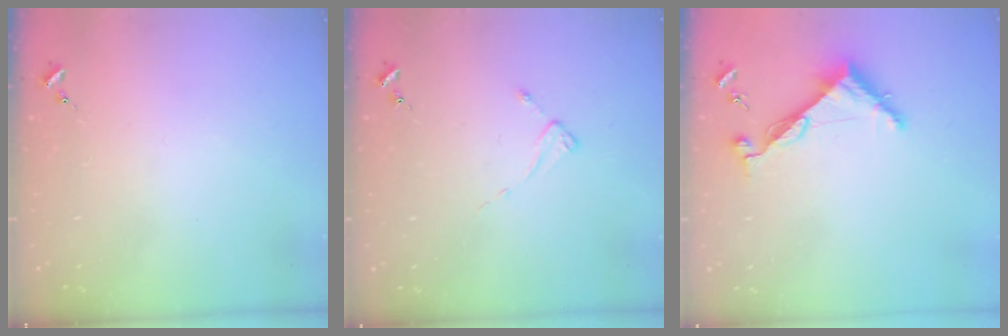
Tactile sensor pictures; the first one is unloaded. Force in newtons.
{"total": 2.0, "press": 2.0, "slide": 0.3}
{"total": 6.8, "press": 6.8, "slide": 0.3}